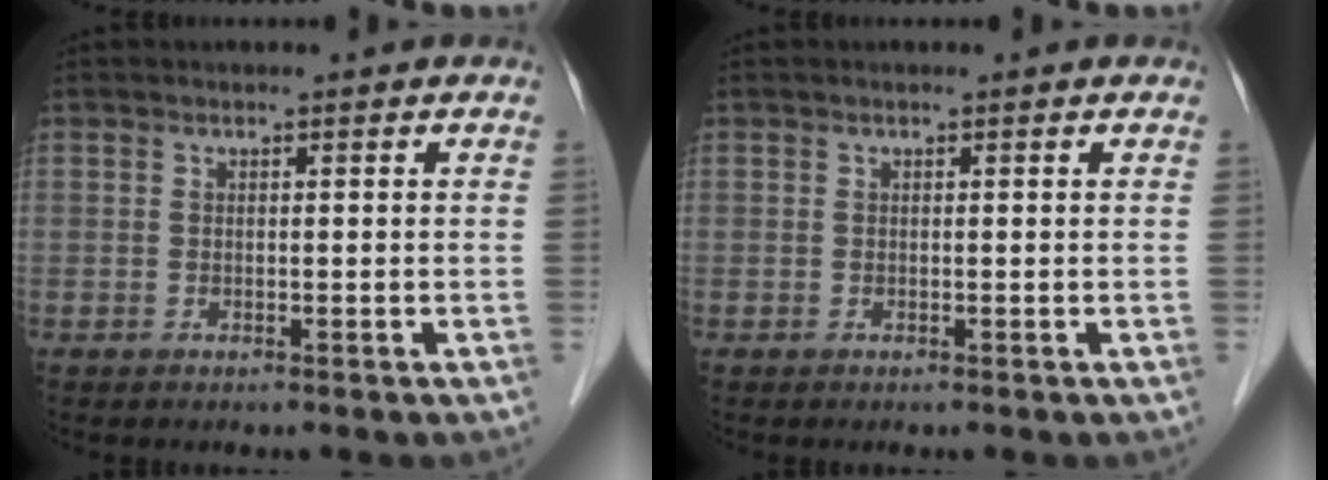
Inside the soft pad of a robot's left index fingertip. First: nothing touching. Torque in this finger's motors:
{"motor_torque": [-0.13, 0.07, -0.10, -0.02]}